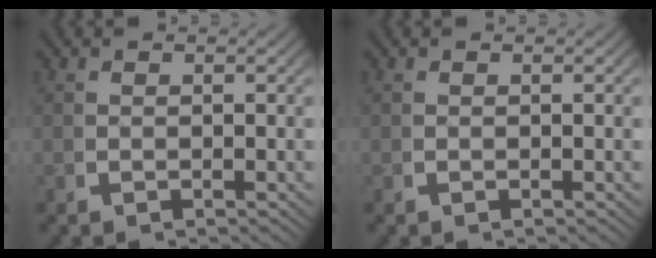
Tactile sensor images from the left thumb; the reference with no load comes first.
{"total": 0.0}